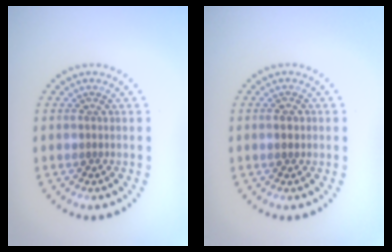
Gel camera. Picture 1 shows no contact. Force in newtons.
{"total": 1.4, "press": 1.4, "slide": 0.0}